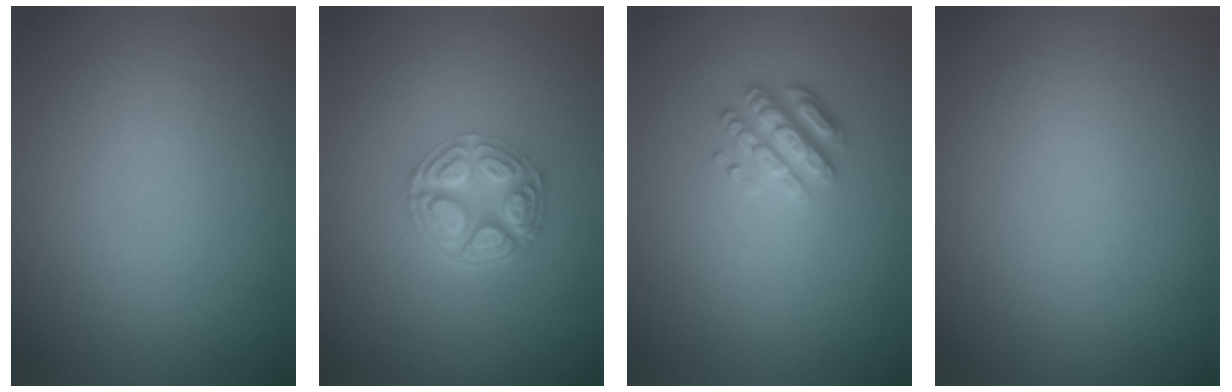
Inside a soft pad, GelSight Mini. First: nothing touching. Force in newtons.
{"total": 4.8, "press": 3.6, "slide": 3.2}
{"total": 2.9, "press": 2.4, "slide": 1.7}
{"total": 0.0}